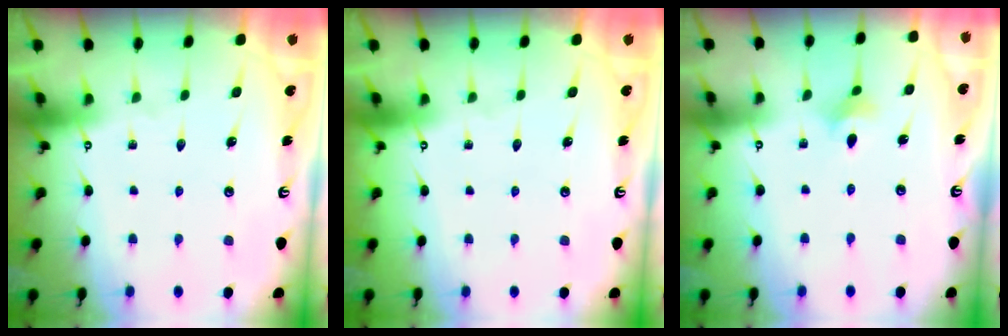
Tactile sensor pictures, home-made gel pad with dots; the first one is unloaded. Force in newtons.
{"total": 0.0}
{"total": 3.4, "press": 3.4, "slide": 0.7}